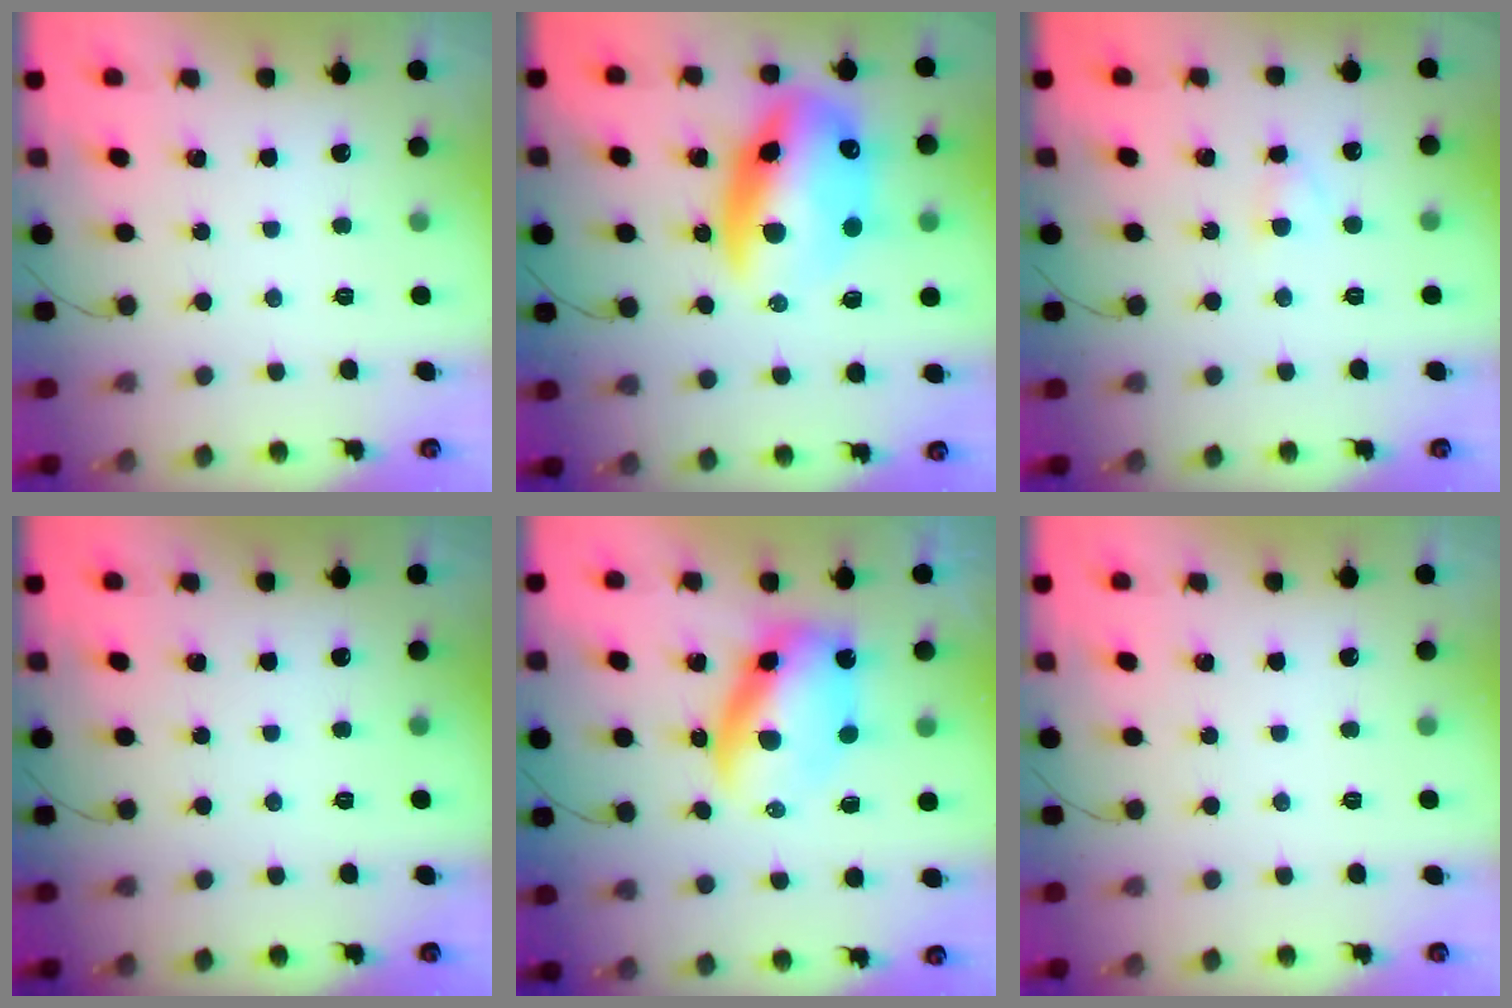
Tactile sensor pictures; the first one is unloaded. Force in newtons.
{"total": 18.6, "press": 18.1, "slide": 4.4}
{"total": 2.3, "press": 2.1, "slide": 1.0}
{"total": 0.0}
{"total": 9.5, "press": 9.2, "slide": 2.4}
{"total": 0.0}